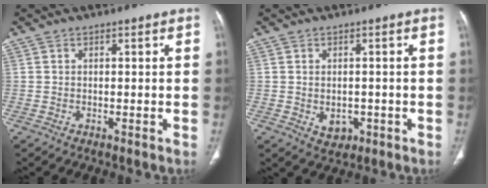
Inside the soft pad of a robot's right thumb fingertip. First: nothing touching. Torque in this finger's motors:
{"motor_torque": [-0.31, 0.21, 0.17, 0.39, 0.10]}